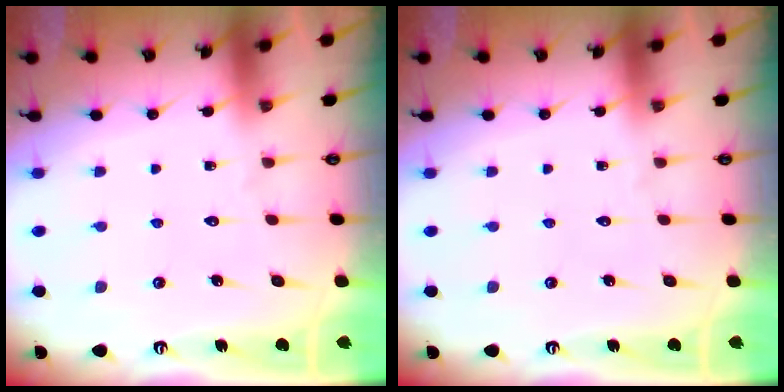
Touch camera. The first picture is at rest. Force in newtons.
{"total": 0.0}